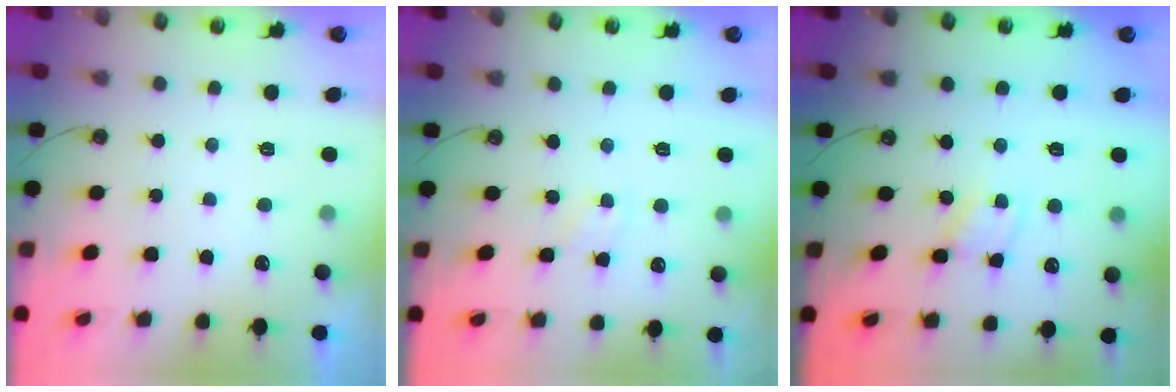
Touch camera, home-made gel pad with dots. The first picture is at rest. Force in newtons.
{"total": 3.0, "press": 2.9, "slide": 0.4}
{"total": 1.3, "press": 1.3, "slide": 0.0}